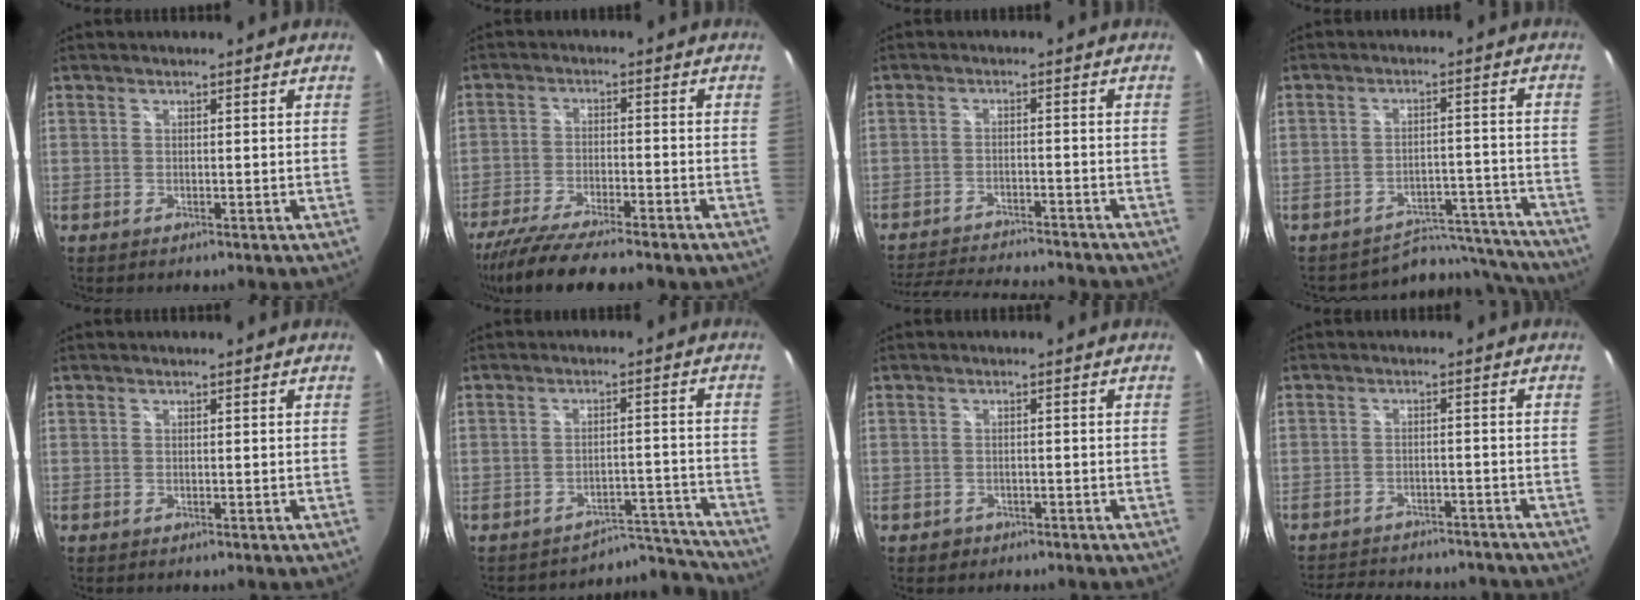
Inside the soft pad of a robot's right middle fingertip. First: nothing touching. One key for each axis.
{"total": 14.6, "fx": -12.2, "fy": 2.2, "fz": 7.8, "tx": -0.161, "ty": -0.041, "tz": -0.198}
{"total": 15.8, "fx": -14.4, "fy": 2.7, "fz": 6.2, "tx": -0.130, "ty": -0.011, "tz": -0.209}
{"total": 12.6, "fx": -12.3, "fy": 2.7, "fz": 0.2, "tx": 0.001, "ty": 0.040, "tz": -0.164}
{"total": 0.0}
{"total": 8.0, "fx": -7.9, "fy": 0.8, "fz": -1.3, "tx": 0.025, "ty": 0.040, "tz": -0.110}
{"total": 1.7, "fx": -1.0, "fy": 1.4, "fz": 0.4, "tx": -0.011, "ty": 0.001, "tz": -0.011}
{"total": 16.2, "fx": -14.0, "fy": 5.4, "fz": 6.1, "tx": -0.126, "ty": 0.001, "tz": -0.180}